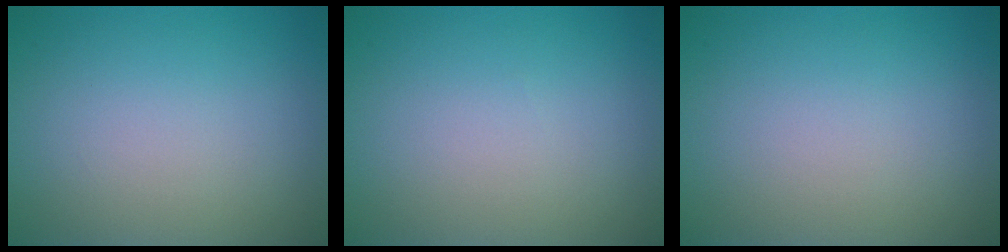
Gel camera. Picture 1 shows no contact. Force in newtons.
{"total": 0.0}
{"total": 0.0}